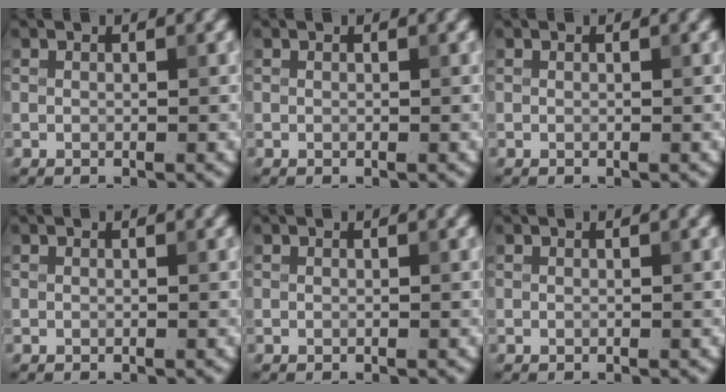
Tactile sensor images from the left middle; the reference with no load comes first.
{"total": 0.0}
{"total": 0.0}
{"total": 0.0}
{"total": 0.0}
{"total": 0.0}